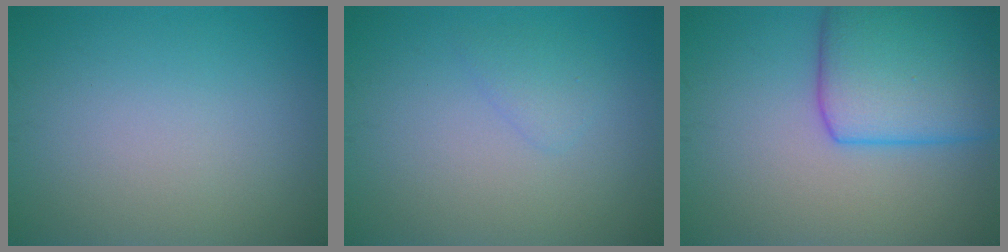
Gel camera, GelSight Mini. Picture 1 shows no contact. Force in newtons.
{"total": 1.2, "press": 1.2, "slide": 0.0}
{"total": 8.4, "press": 8.4, "slide": 0.5}